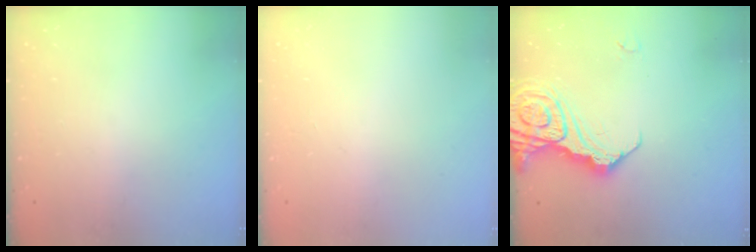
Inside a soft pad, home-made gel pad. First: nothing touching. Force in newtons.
{"total": 0.0}
{"total": 14.6, "press": 14.5, "slide": 1.9}